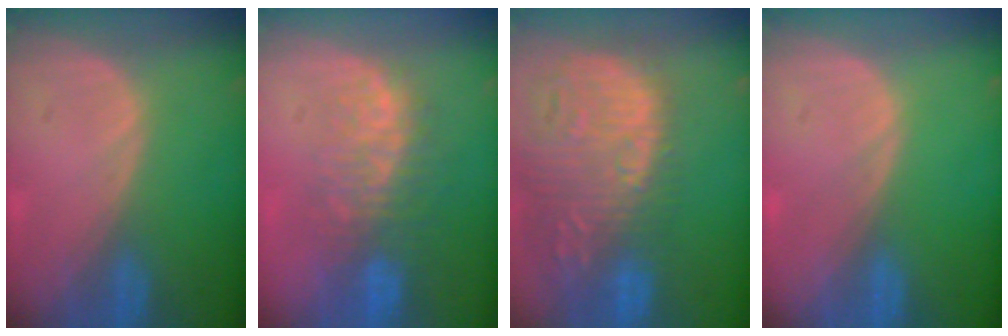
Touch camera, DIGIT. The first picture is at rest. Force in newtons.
{"total": 9.1, "press": 8.0, "slide": 4.5}
{"total": 16.0, "press": 13.2, "slide": 9.0}
{"total": 0.0}